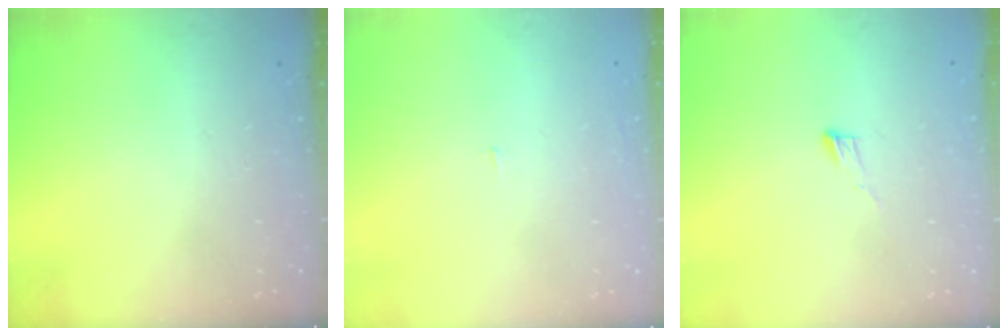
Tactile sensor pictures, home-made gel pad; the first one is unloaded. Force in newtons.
{"total": 1.2, "press": 1.2, "slide": 0.1}
{"total": 3.7, "press": 3.7, "slide": 0.3}